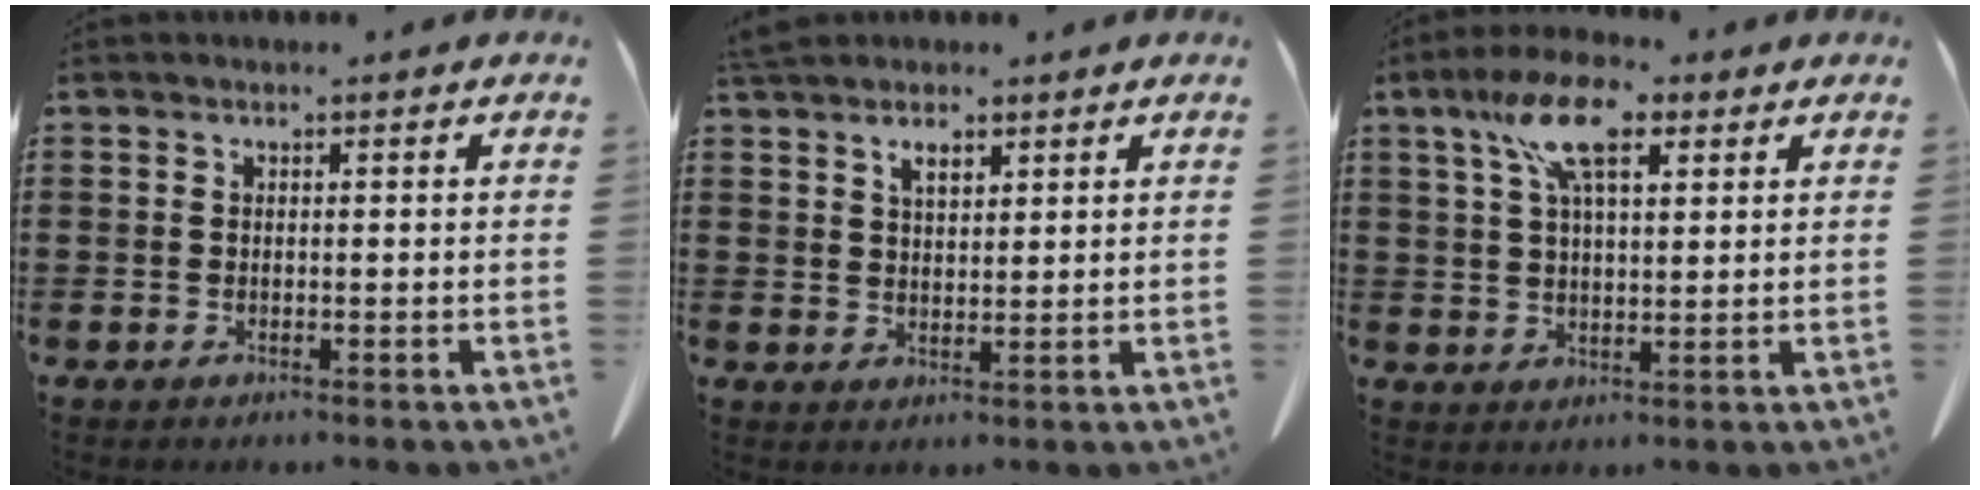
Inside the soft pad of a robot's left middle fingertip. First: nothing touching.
{"total": 3.1, "force": [2.3, 1.2, 1.6], "torque": [-0.028, 0.000, 0.042]}
{"total": 10.2, "force": [5.6, 3.8, 7.6], "torque": [-0.161, 0.008, 0.101]}